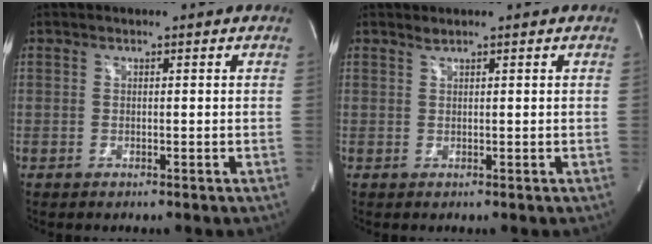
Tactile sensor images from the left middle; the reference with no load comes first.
{"total": 0.6, "force": [0.6, -0.1, 0.1], "torque": [-0.010, 0.000, 0.015]}